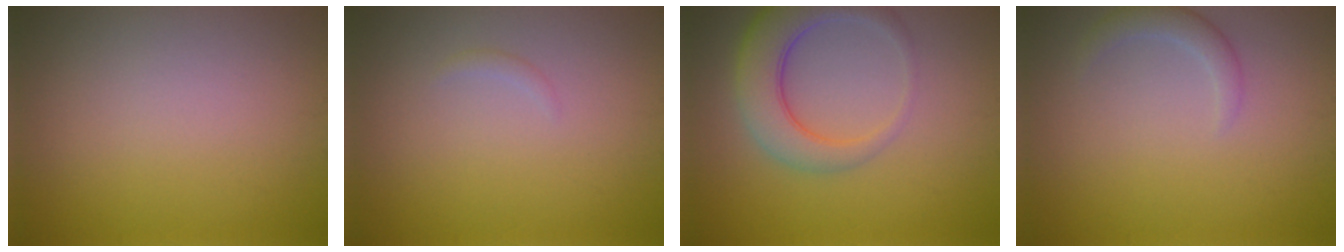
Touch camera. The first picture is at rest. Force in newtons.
{"total": 0.5, "press": 0.5, "slide": 0.0}
{"total": 5.6, "press": 5.6, "slide": 0.5}
{"total": 1.7, "press": 1.7, "slide": 0.2}